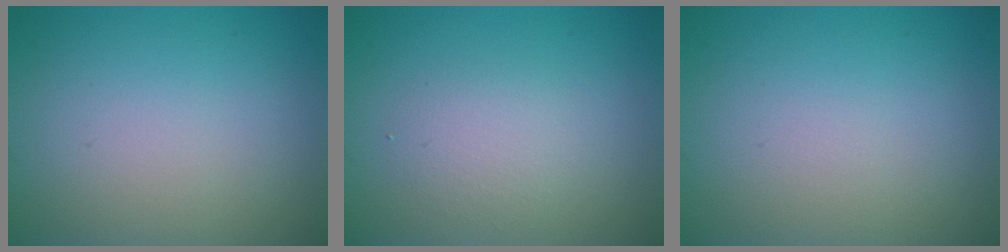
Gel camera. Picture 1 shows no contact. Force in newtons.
{"total": 1.9, "press": 1.9, "slide": 0.1}
{"total": 0.0}